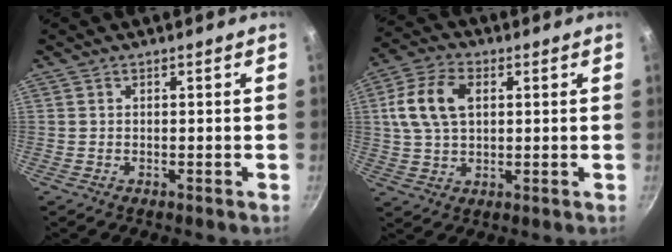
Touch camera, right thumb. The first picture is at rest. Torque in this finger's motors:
{"motor_torque": [0.09, 1.42, 0.18, -0.24, 0.31]}